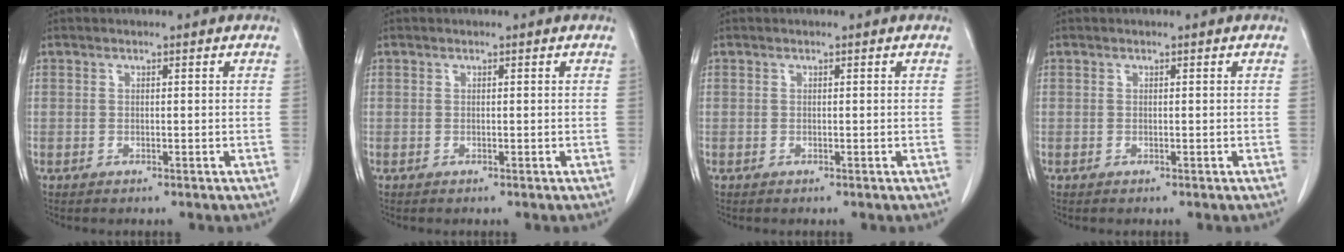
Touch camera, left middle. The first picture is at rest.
{"total": 0.0}
{"total": 0.0}
{"total": 0.0}